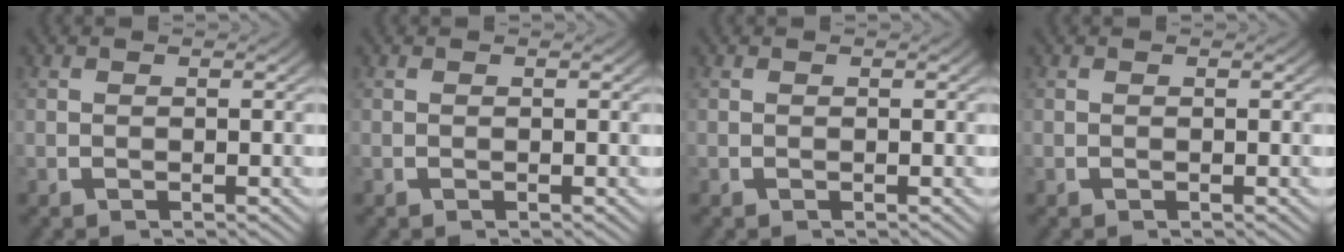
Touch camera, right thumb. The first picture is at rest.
{"total": 0.0}
{"total": 0.0}
{"total": 0.0}